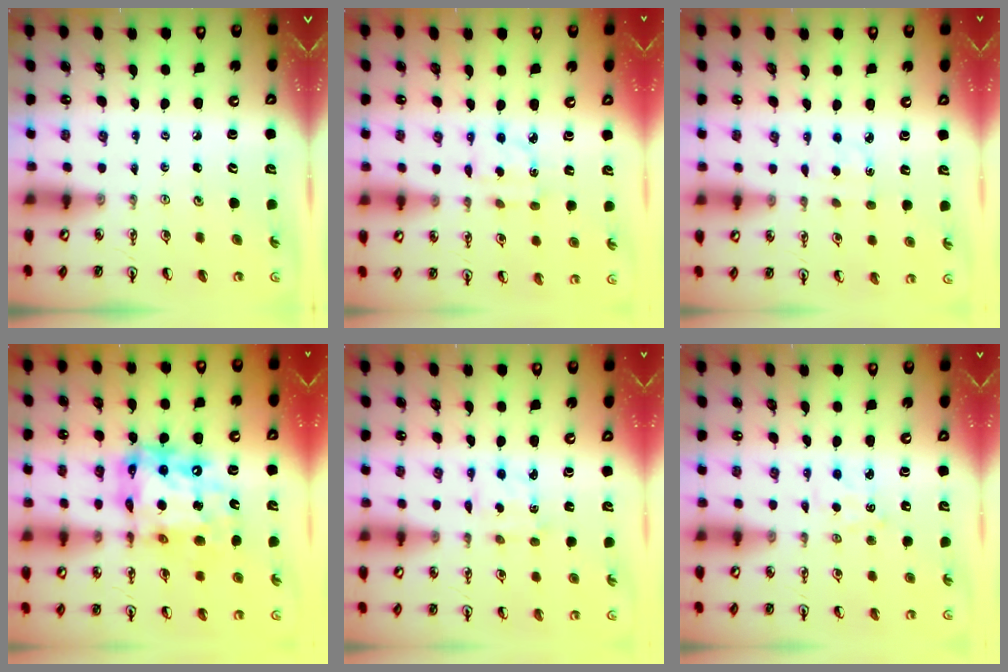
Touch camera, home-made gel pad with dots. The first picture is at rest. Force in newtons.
{"total": 3.4, "press": 3.3, "slide": 0.7}
{"total": 2.3, "press": 2.3, "slide": 0.3}
{"total": 17.7, "press": 17.5, "slide": 2.3}
{"total": 2.7, "press": 2.7, "slide": 0.5}
{"total": 2.5, "press": 2.5, "slide": 0.4}